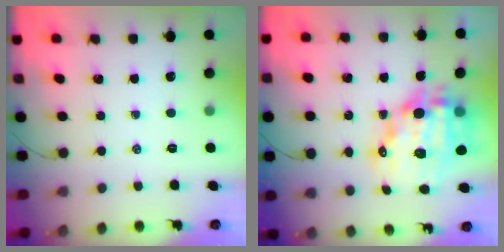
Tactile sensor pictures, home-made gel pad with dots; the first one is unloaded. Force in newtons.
{"total": 17.9, "press": 17.4, "slide": 4.1}